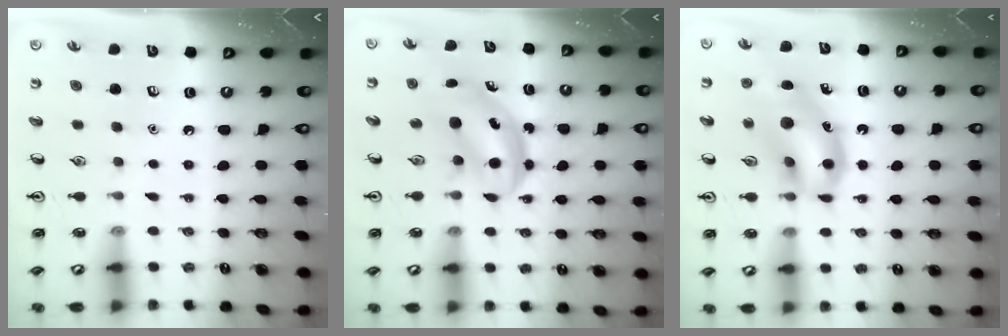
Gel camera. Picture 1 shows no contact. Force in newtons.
{"total": 5.5, "press": 5.4, "slide": 0.9}
{"total": 14.4, "press": 13.8, "slide": 4.1}